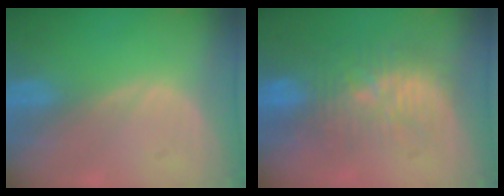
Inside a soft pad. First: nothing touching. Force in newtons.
{"total": 9.4, "press": 8.9, "slide": 2.9}